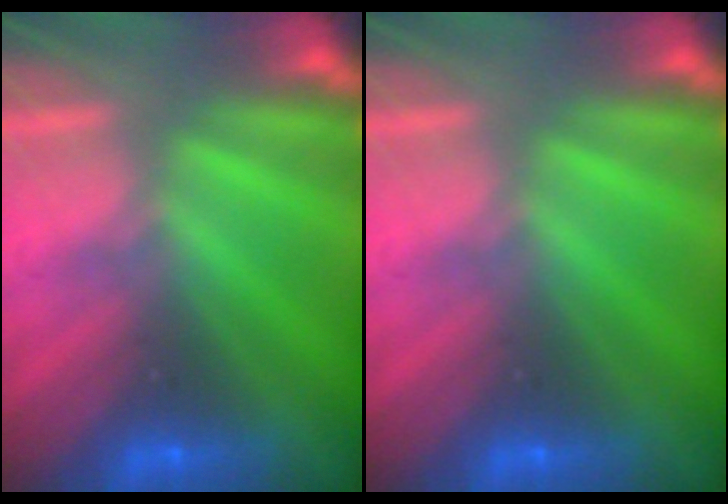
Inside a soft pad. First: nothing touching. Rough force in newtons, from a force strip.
{"total": 0.0}